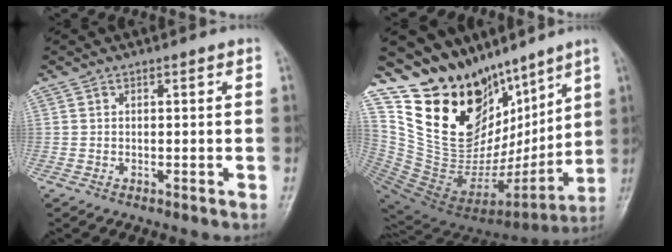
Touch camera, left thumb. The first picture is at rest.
{"total": 24.7, "force": [15.2, 14.4, 13.0], "torque": [-0.162, -0.070, 0.276]}